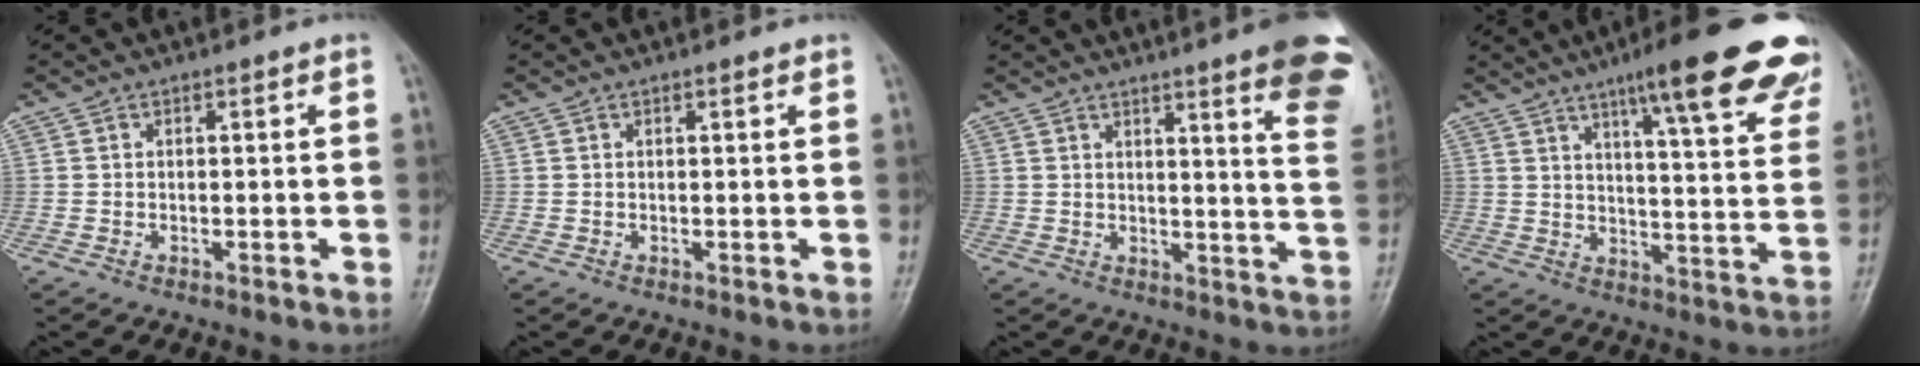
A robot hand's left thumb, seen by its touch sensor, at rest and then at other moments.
{"total": 0.5, "force": [0.4, 0.1, 0.3], "torque": [-0.007, -0.002, 0.004]}
{"total": 16.0, "force": [10.2, 2.0, 12.2], "torque": [-0.123, -0.054, 0.106]}
{"total": 22.7, "force": [15.1, 4.1, 16.4], "torque": [-0.192, -0.048, 0.193]}